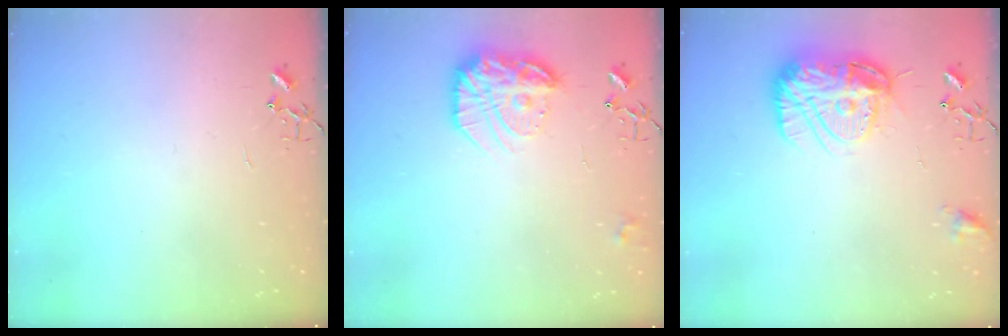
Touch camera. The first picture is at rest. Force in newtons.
{"total": 17.5, "press": 17.5, "slide": 1.4}
{"total": 16.8, "press": 16.7, "slide": 1.5}